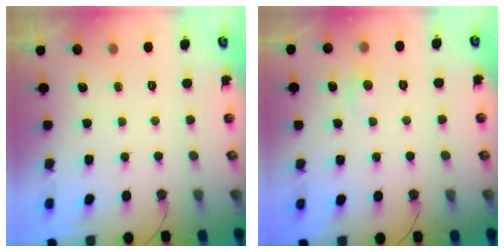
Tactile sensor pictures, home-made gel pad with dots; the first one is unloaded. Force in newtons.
{"total": 0.9, "press": 0.3, "slide": 0.8}